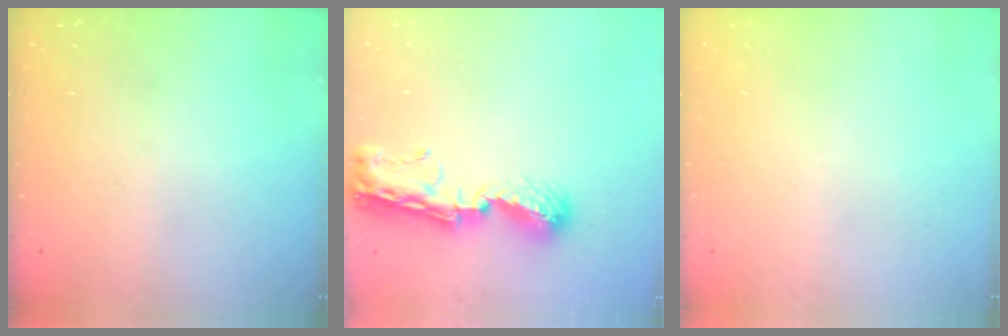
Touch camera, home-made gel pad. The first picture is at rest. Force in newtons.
{"total": 9.8, "press": 9.7, "slide": 1.0}
{"total": 0.0}